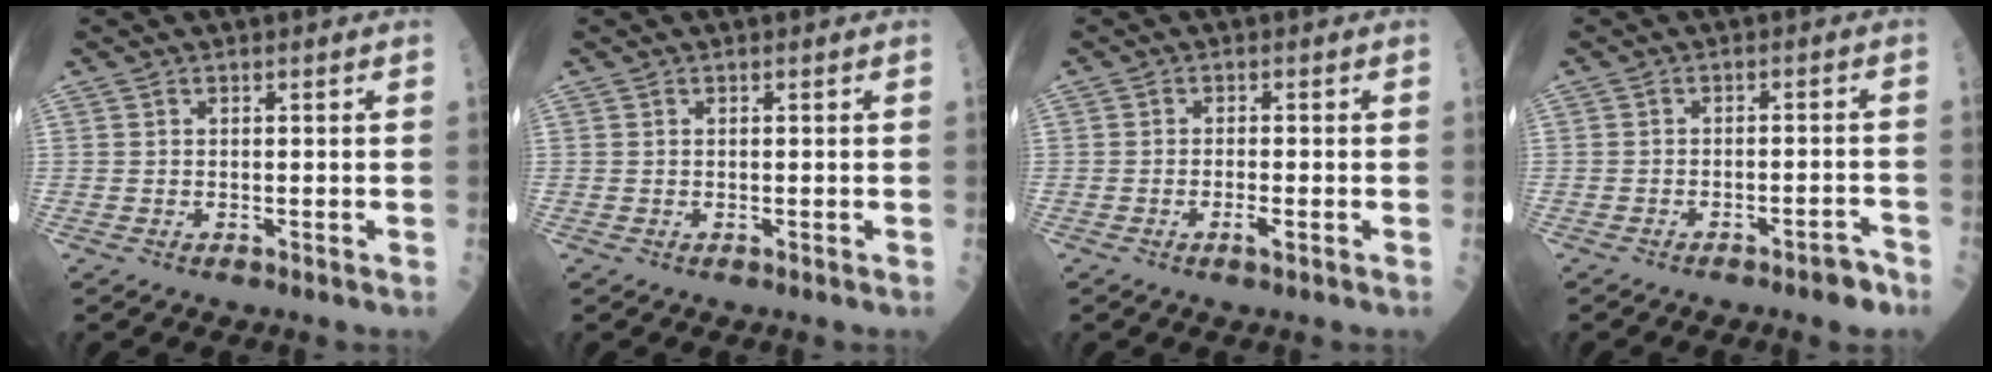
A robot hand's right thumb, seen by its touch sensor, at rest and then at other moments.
{"total": 0.0}
{"total": 1.8, "force": [-0.8, 0.0, 1.6], "torque": [-0.035, -0.002, -0.015]}
{"total": 3.4, "force": [-2.4, 1.0, 2.2], "torque": [-0.020, 0.028, -0.029]}